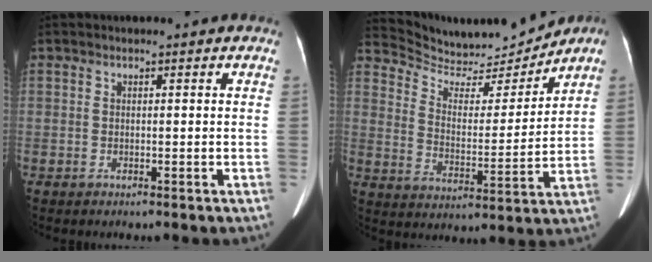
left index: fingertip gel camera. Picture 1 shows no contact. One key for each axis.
{"total": 11.6, "fx": 11.4, "fy": 2.1, "fz": 0.9, "tx": -0.023, "ty": -0.009, "tz": 0.195}